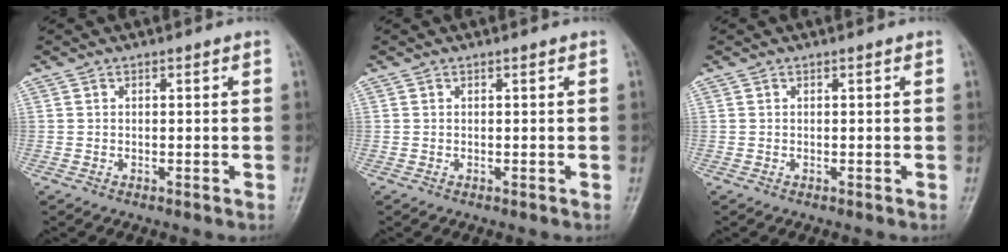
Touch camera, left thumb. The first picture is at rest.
{"total": 0.0}
{"total": 0.0}